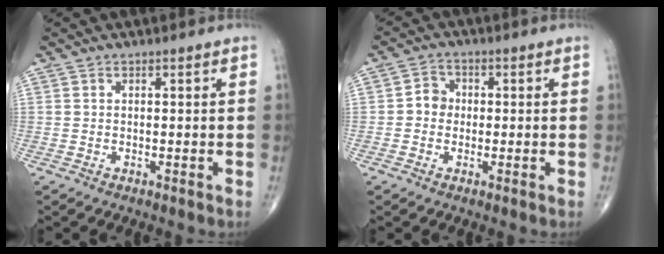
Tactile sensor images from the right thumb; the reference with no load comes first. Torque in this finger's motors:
{"motor_torque": [0.05, 0.27, 0.24, -0.01, -0.01]}